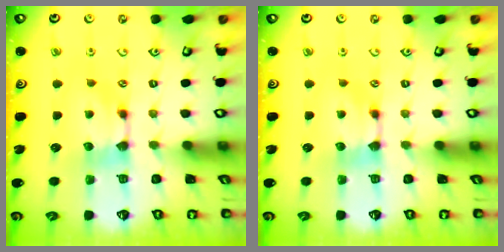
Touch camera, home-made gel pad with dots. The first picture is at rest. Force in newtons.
{"total": 0.0}